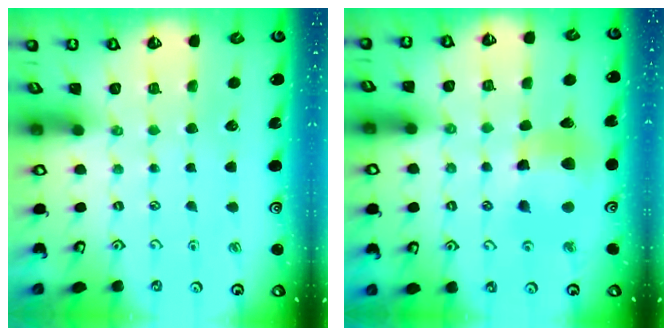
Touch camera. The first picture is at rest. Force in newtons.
{"total": 9.8, "press": 9.7, "slide": 1.2}